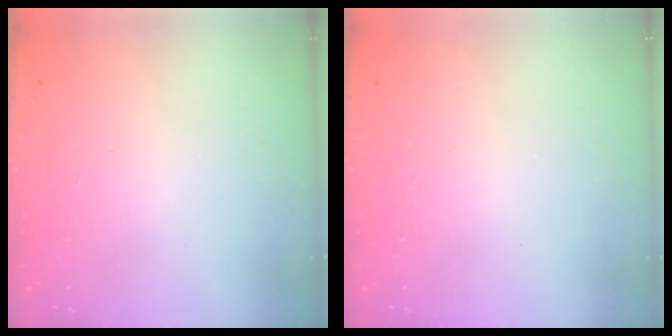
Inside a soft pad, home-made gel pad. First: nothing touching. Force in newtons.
{"total": 0.0}